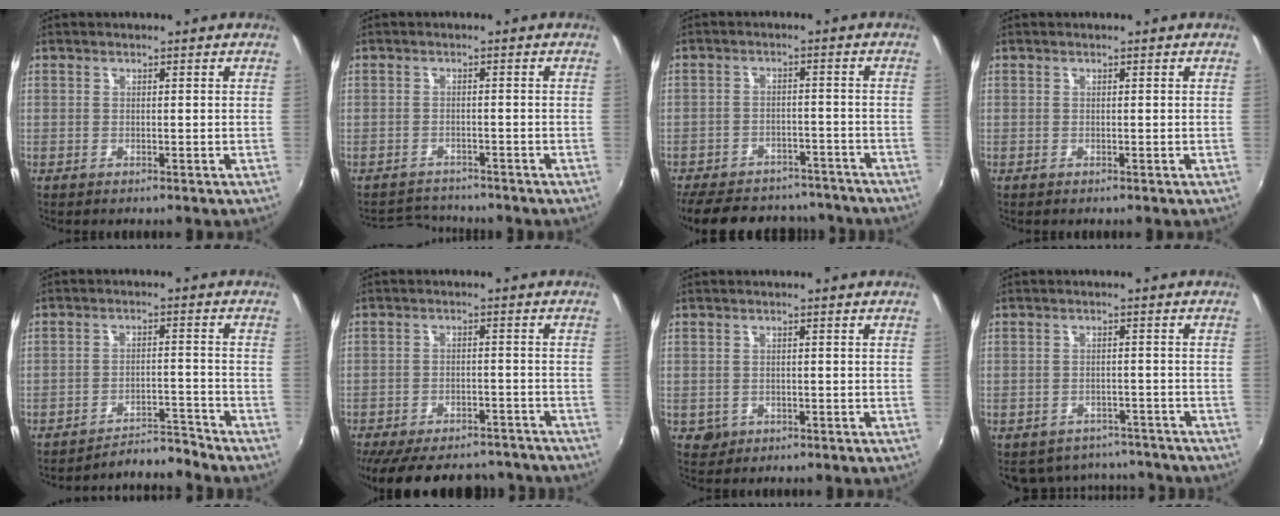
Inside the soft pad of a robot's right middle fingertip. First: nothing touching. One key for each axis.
{"total": 4.1, "fx": -3.9, "fy": 1.0, "fz": -0.3, "tx": -0.010, "ty": 0.010, "tz": -0.068}
{"total": 19.9, "fx": -16.5, "fy": 8.5, "fz": 7.1, "tx": -0.168, "ty": 0.029, "tz": -0.213}
{"total": 0.0}
{"total": 5.5, "fx": -5.4, "fy": -1.0, "fz": -0.6, "tx": -0.003, "ty": 0.016, "tz": -0.085}
{"total": 20.7, "fx": -17.5, "fy": 7.3, "fz": 8.3, "tx": -0.180, "ty": -0.003, "tz": -0.227}
{"total": 2.2, "fx": -0.6, "fy": 2.0, "fz": 0.6, "tx": -0.015, "ty": -0.003, "tz": -0.006}
{"total": 10.4, "fx": -9.0, "fy": 4.6, "fz": 2.5, "tx": -0.060, "ty": 0.007, "tz": -0.110}